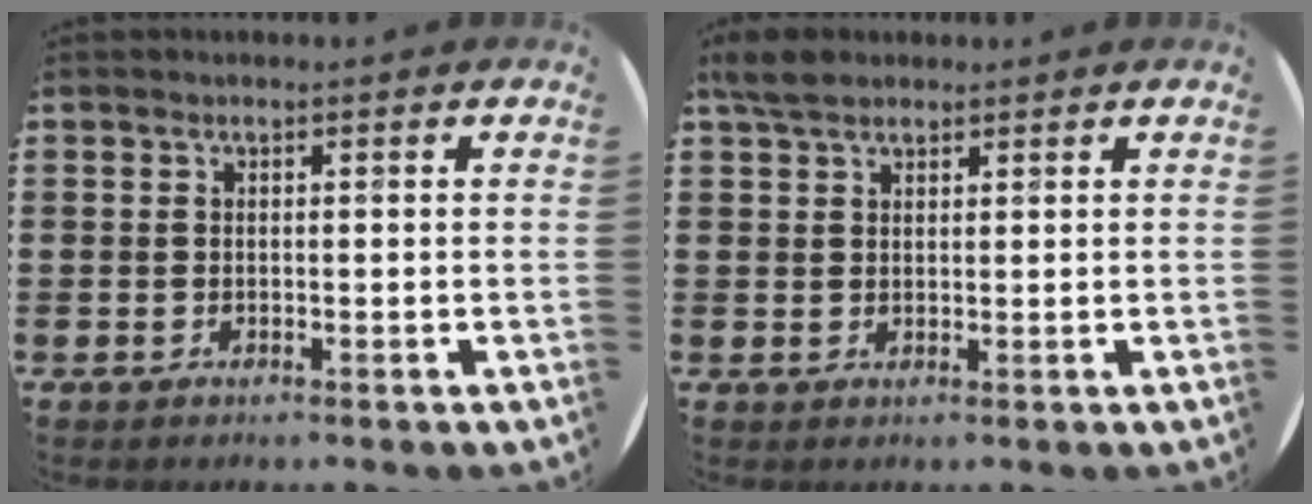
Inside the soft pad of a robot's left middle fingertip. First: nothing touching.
{"total": 3.5, "force": [2.9, 1.5, 1.2], "torque": [-0.020, 0.003, 0.055]}